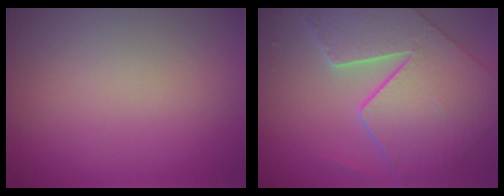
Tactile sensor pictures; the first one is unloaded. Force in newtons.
{"total": 9.3, "press": 6.8, "slide": 6.4}